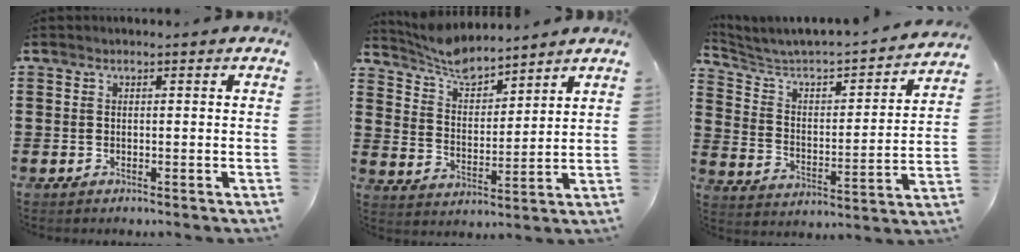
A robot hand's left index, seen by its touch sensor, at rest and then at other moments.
{"total": 6.6, "force": [6.1, 1.3, 1.9], "torque": [-0.062, -0.023, 0.112]}
{"total": 3.5, "force": [2.8, 1.3, 1.5], "torque": [-0.054, -0.031, 0.034]}